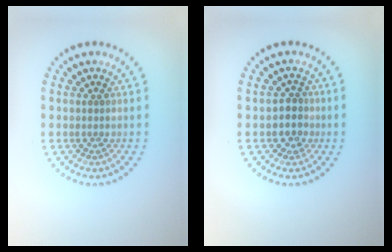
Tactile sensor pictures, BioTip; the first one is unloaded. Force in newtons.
{"total": 2.5, "press": 2.2, "slide": 1.1}